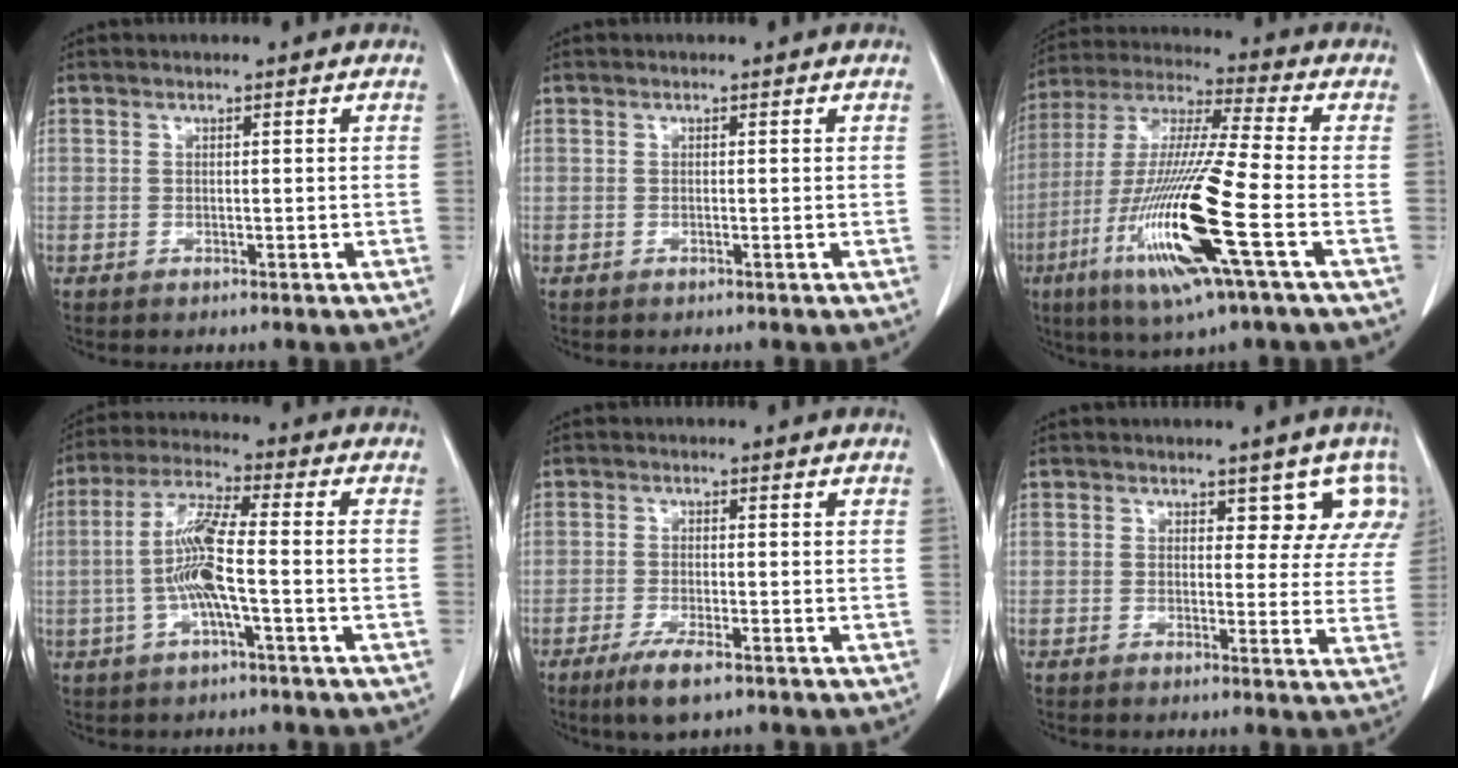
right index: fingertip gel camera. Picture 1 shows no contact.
{"total": 0.0}
{"total": 19.2, "force": [-6.7, 0.2, 18.0], "torque": [-0.388, -0.032, -0.132]}
{"total": 8.8, "force": [-1.6, 0.7, 8.7], "torque": [-0.178, 0.011, -0.037]}
{"total": 4.8, "force": [-3.0, 0.7, 3.6], "torque": [-0.072, -0.011, -0.052]}
{"total": 6.1, "force": [4.2, 3.6, 2.5], "torque": [0.000, -0.003, 0.025]}